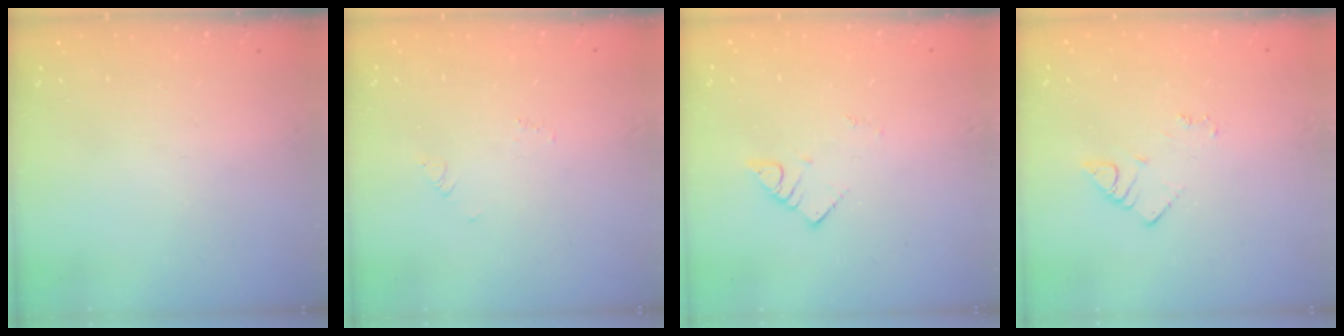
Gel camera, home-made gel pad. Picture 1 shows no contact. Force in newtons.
{"total": 2.7, "press": 2.7, "slide": 0.2}
{"total": 2.6, "press": 2.6, "slide": 0.1}
{"total": 2.9, "press": 2.9, "slide": 0.3}